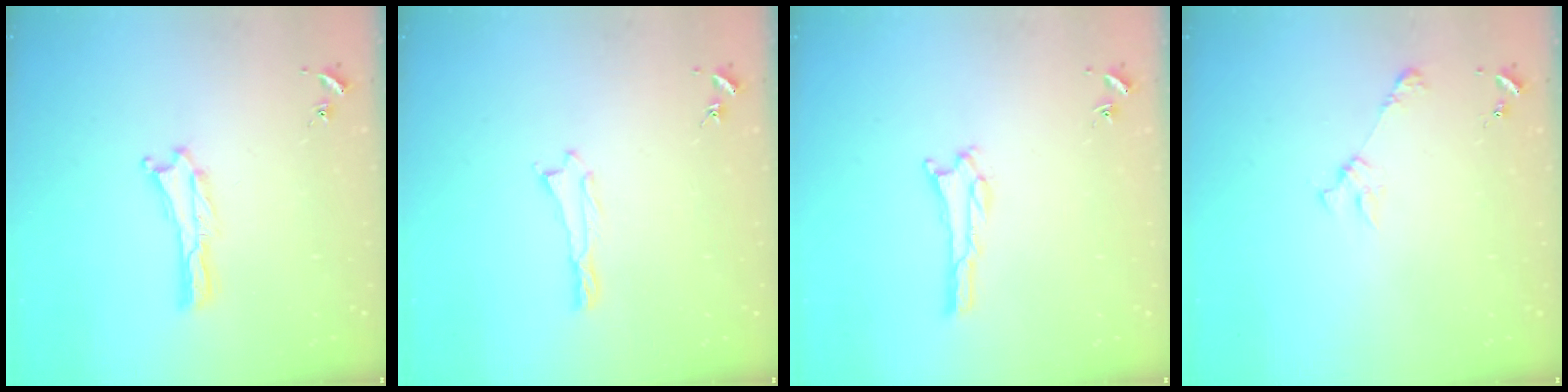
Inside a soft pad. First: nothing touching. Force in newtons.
{"total": 0.5, "press": 0.5, "slide": 0.2}
{"total": 1.1, "press": 1.0, "slide": 0.1}
{"total": 2.4, "press": 2.4, "slide": 0.3}